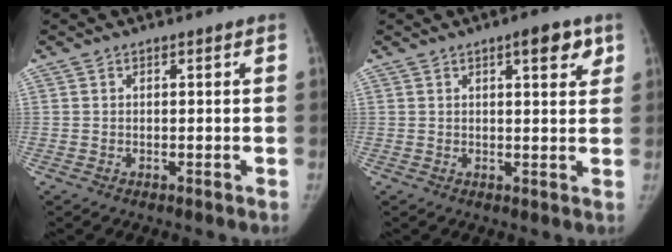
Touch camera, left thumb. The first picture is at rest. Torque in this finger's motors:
{"motor_torque": [0.18, -0.32, 0.84, -0.03, 0.09]}